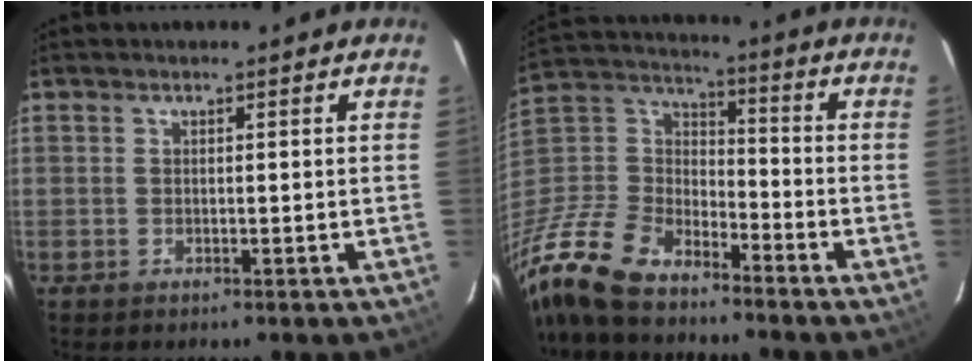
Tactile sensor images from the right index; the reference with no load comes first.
{"total": 20.4, "force": [-14.8, 9.5, 10.2], "torque": [-0.257, -0.009, -0.282]}